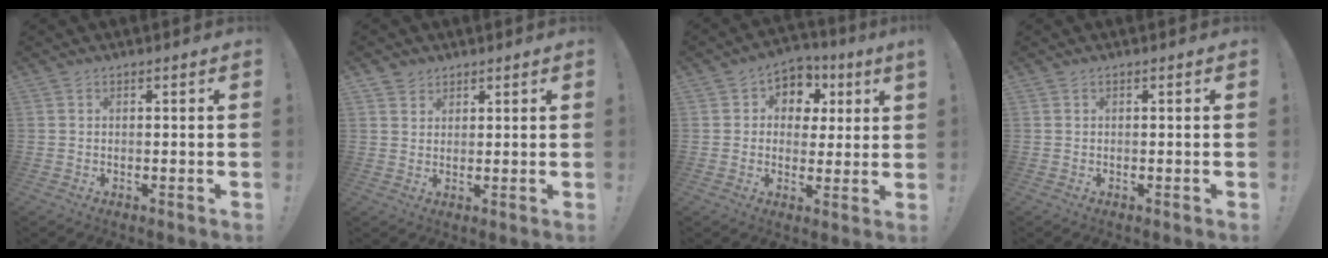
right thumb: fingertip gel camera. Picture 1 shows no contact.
{"total": 3.2, "force": [2.4, 2.2, 0.0], "torque": [0.003, -0.012, 0.044]}
{"total": 7.6, "force": [2.7, 6.6, 2.6], "torque": [-0.025, -0.017, 0.054]}
{"total": 0.0}